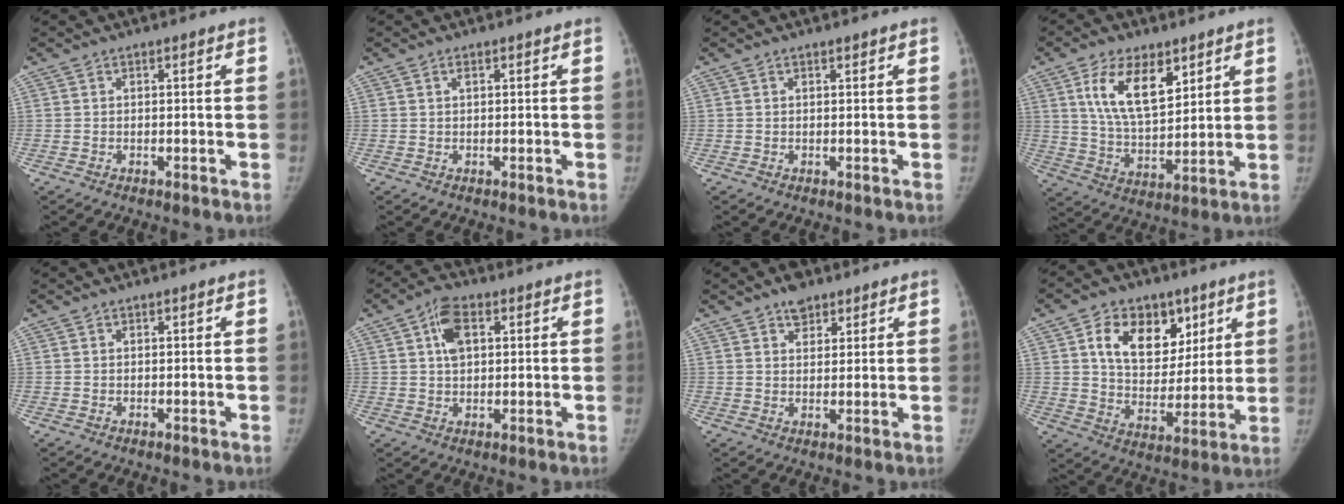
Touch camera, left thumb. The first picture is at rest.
{"total": 0.5, "force": [0.1, 0.3, 0.4], "torque": [-0.009, 0.001, 0.003]}
{"total": 0.0}
{"total": 13.4, "force": [6.4, 6.7, 9.6], "torque": [-0.144, -0.034, 0.126]}
{"total": 0.0}
{"total": 6.4, "force": [2.1, 3.8, 4.6], "torque": [-0.074, 0.006, 0.035]}
{"total": 4.5, "force": [3.1, 2.7, 1.9], "torque": [-0.006, -0.017, 0.049]}
{"total": 16.3, "force": [7.0, 11.3, 9.5], "torque": [-0.110, -0.026, 0.126]}